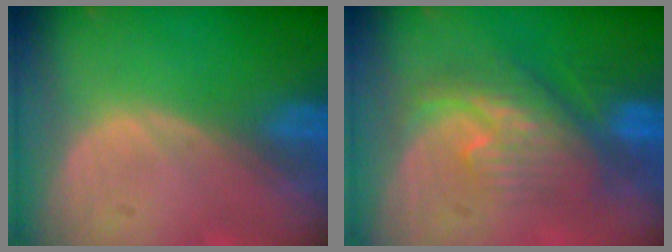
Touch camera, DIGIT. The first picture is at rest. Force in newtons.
{"total": 7.9, "press": 7.5, "slide": 2.5}